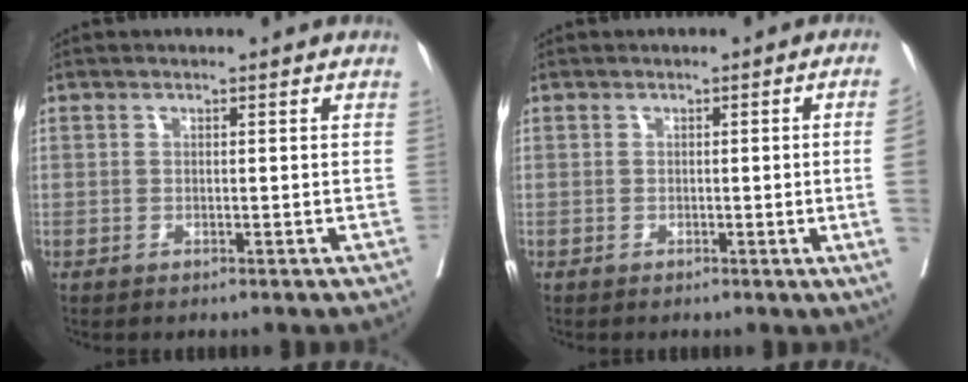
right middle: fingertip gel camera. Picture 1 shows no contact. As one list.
[{"total": 6.0, "force": [-0.7, -2.0, 5.7], "torque": [-0.074, -0.014, -0.005]}]